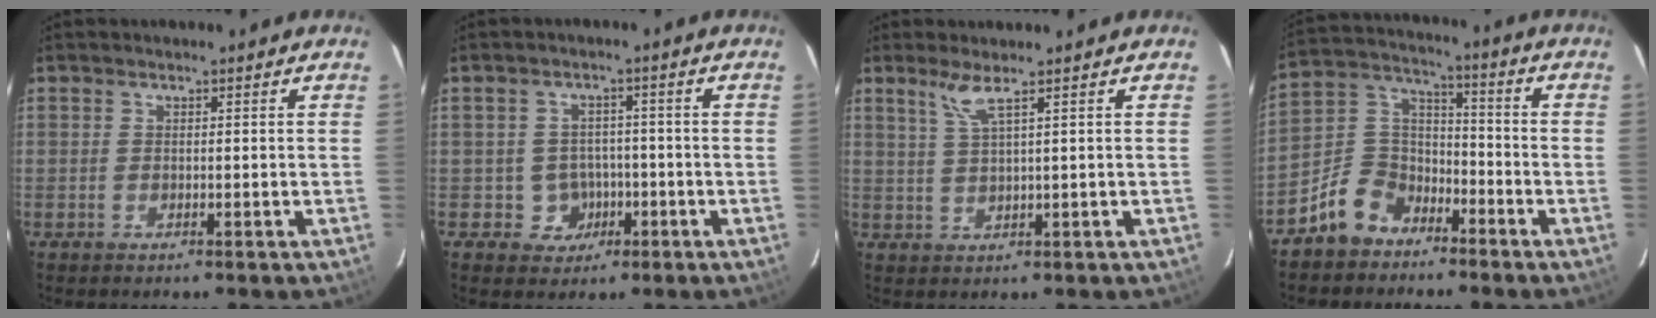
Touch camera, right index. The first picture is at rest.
{"total": 4.9, "force": [-1.7, 4.6, 0.4], "torque": [-0.019, 0.018, -0.017]}
{"total": 3.1, "force": [2.0, -0.6, 2.3], "torque": [-0.051, -0.006, 0.044]}
{"total": 9.9, "force": [-6.9, 6.4, 3.1], "torque": [-0.074, 0.043, -0.128]}